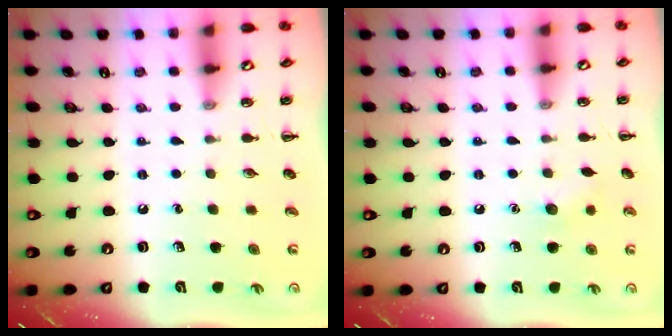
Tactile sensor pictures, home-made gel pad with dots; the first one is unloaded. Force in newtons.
{"total": 5.4, "press": 5.2, "slide": 1.4}